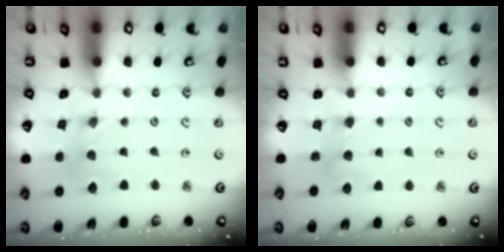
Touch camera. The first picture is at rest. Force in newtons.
{"total": 3.8, "press": 3.8, "slide": 0.5}